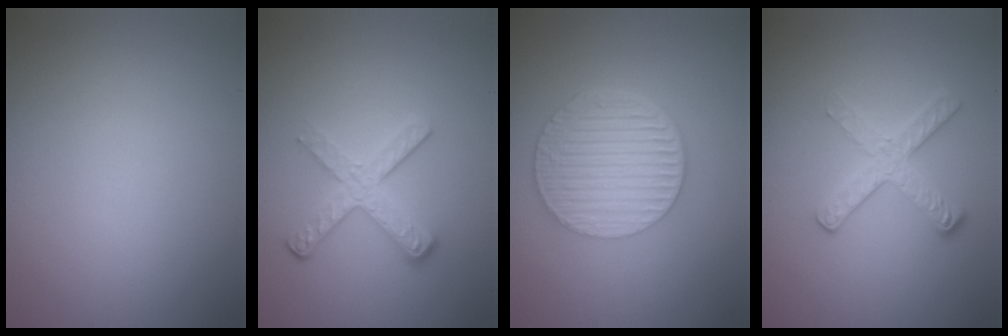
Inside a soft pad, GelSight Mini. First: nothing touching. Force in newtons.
{"total": 3.6, "press": 2.4, "slide": 2.6}
{"total": 6.7, "press": 4.5, "slide": 5.0}
{"total": 2.7, "press": 2.5, "slide": 1.1}